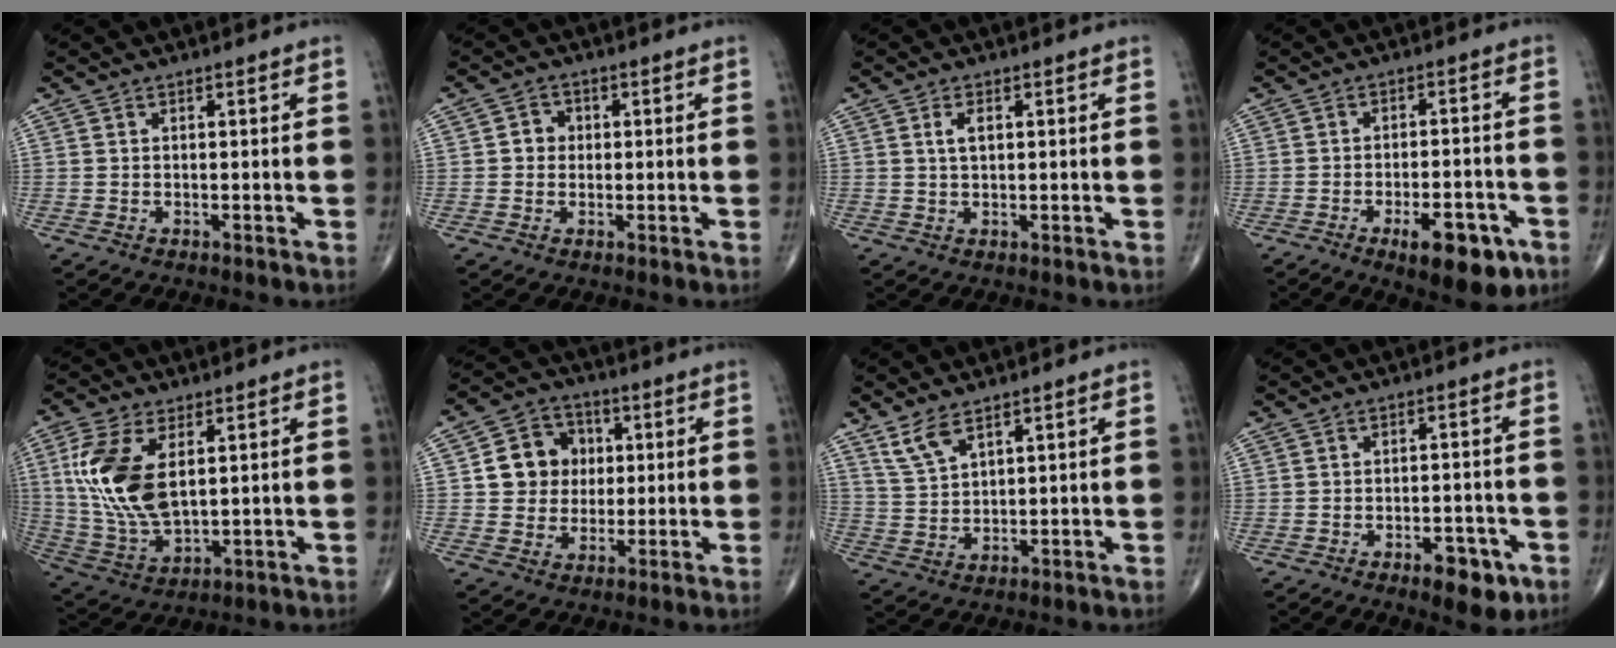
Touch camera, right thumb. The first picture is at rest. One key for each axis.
{"total": 3.1, "fx": 0.2, "fy": 2.8, "fz": 1.2, "tx": -0.001, "ty": 0.007, "tz": -0.004}
{"total": 2.5, "fx": 0.7, "fy": 1.3, "fz": 2.1, "tx": -0.037, "ty": 0.002, "tz": 0.013}
{"total": 11.0, "fx": -5.5, "fy": 4.3, "fz": 8.5, "tx": -0.107, "ty": 0.021, "tz": -0.071}
{"total": 14.9, "fx": 3.7, "fy": 7.8, "fz": 12.2, "tx": -0.254, "ty": -0.012, "tz": 0.082}
{"total": 10.4, "fx": 1.6, "fy": 9.3, "fz": 4.5, "tx": -0.033, "ty": 0.008, "tz": 0.023}
{"total": 5.0, "fx": 3.6, "fy": 1.7, "fz": 3.0, "tx": -0.063, "ty": -0.017, "tz": 0.080}
{"total": 7.0, "fx": -3.6, "fy": 3.2, "fz": 5.1, "tx": -0.053, "ty": 0.015, "tz": -0.046}